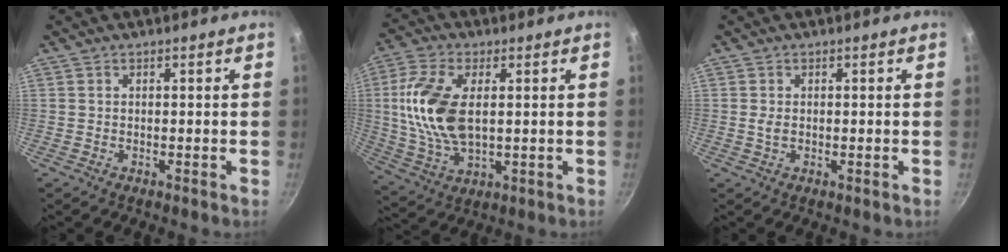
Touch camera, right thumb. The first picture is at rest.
{"total": 15.0, "force": [1.8, 7.9, 12.6], "torque": [-0.270, -0.005, 0.039]}
{"total": 1.4, "force": [0.0, 0.8, 1.2], "torque": [-0.027, -0.001, 0.000]}